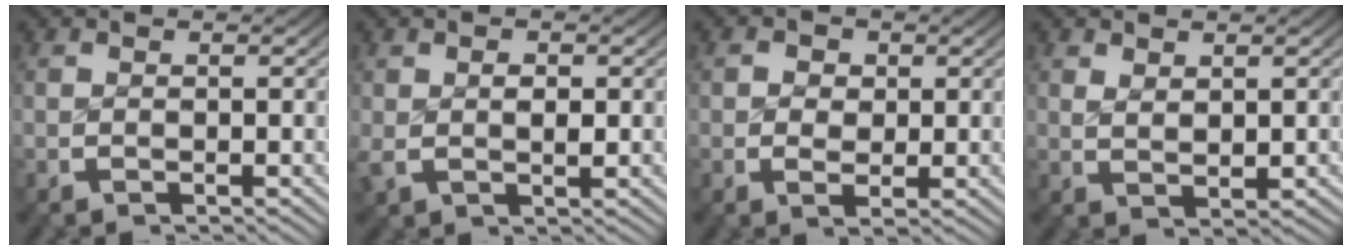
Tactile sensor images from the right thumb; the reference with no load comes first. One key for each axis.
{"total": 1.9, "fx": 0.3, "fy": 1.2, "fz": 1.4, "tx": -0.034, "ty": -0.008, "tz": 0.014}
{"total": 2.2, "fx": 0.2, "fy": 1.6, "fz": 1.4, "tx": -0.025, "ty": -0.012, "tz": 0.009}
{"total": 1.5, "fx": 1.1, "fy": 0.5, "fz": 0.9, "tx": -0.012, "ty": -0.005, "tz": 0.032}